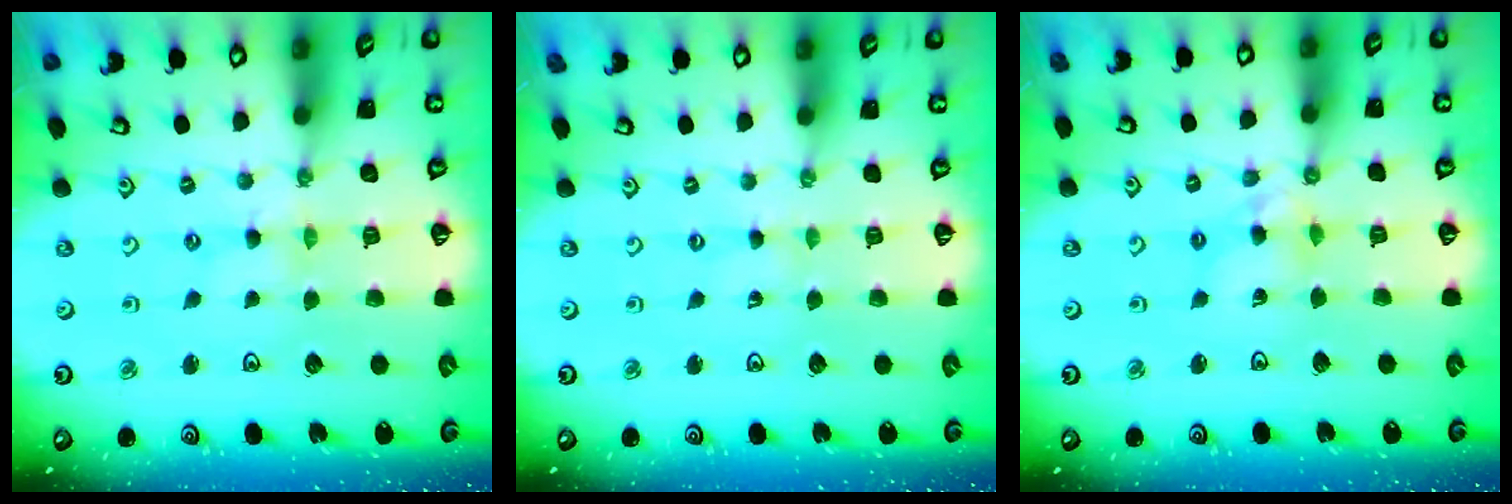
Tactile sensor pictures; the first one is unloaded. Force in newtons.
{"total": 0.0}
{"total": 6.2, "press": 6.2, "slide": 0.4}